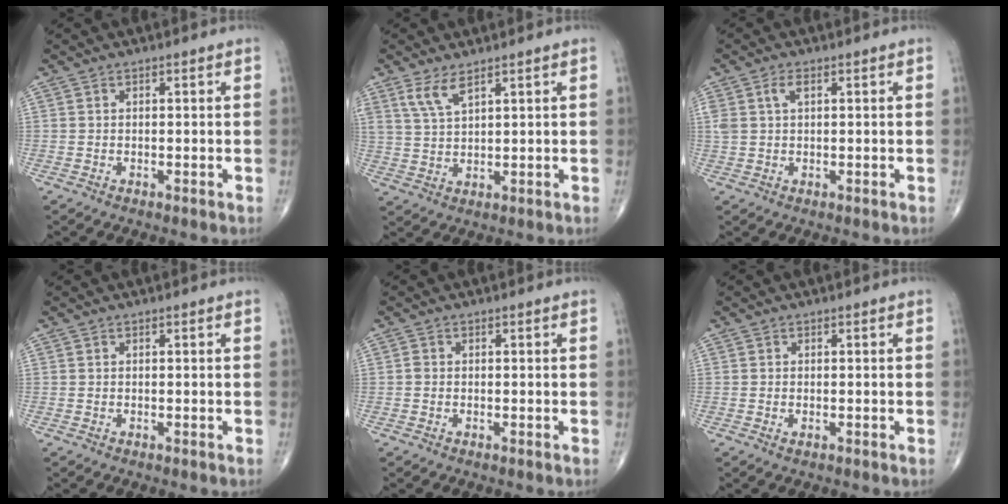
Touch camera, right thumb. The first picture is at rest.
{"total": 4.7, "force": [3.1, 1.6, 3.1], "torque": [-0.068, -0.014, 0.070]}
{"total": 3.1, "force": [1.2, 1.6, 2.4], "torque": [-0.057, 0.010, 0.027]}
{"total": 0.0}
{"total": 0.7, "force": [-0.2, 0.5, 0.3], "torque": [-0.005, 0.001, -0.007]}
{"total": 0.6, "force": [-0.2, 0.3, 0.5], "torque": [-0.009, -0.002, -0.004]}